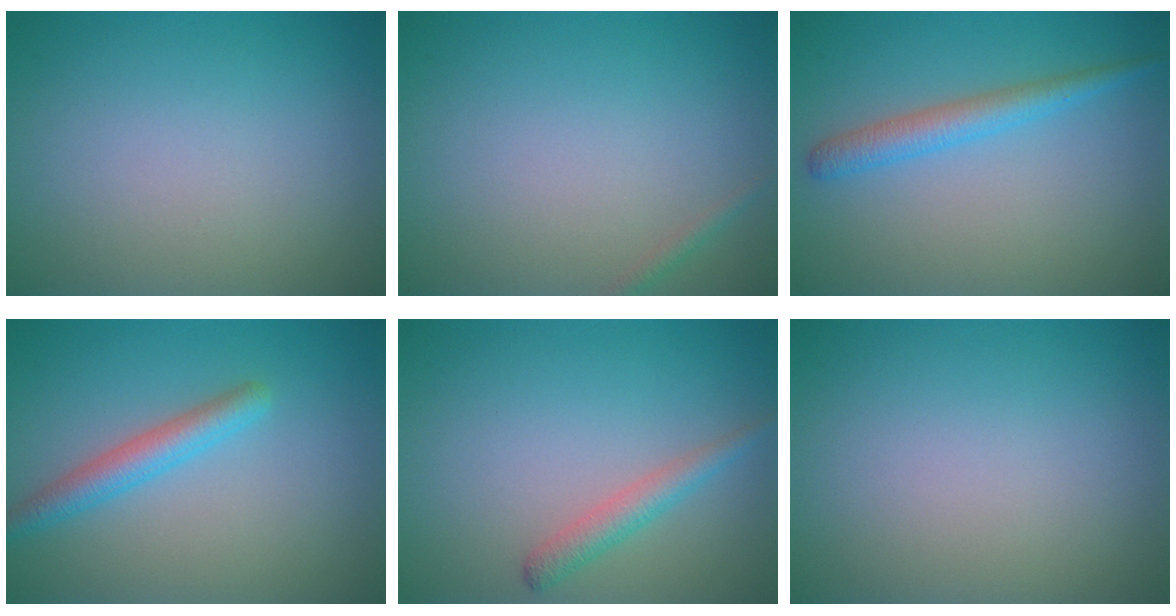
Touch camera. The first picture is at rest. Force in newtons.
{"total": 0.7, "press": 0.7, "slide": 0.0}
{"total": 2.6, "press": 2.6, "slide": 0.1}
{"total": 2.8, "press": 2.8, "slide": 0.2}
{"total": 2.0, "press": 2.0, "slide": 0.1}
{"total": 0.0}